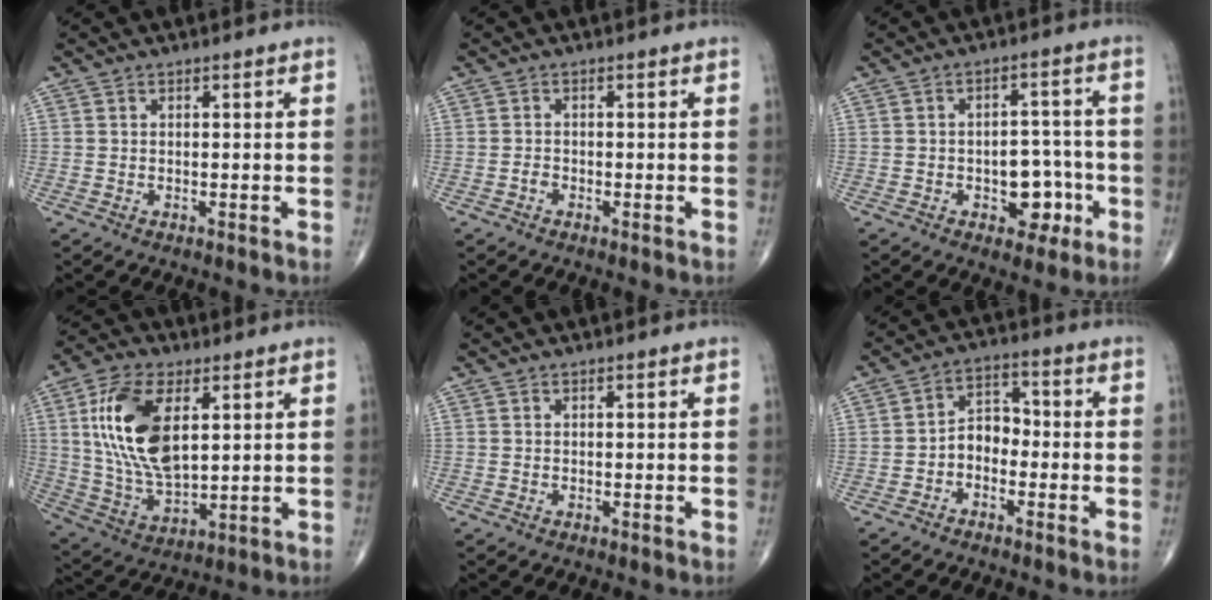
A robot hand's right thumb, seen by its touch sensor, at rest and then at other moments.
{"total": 0.9, "force": [-0.6, 0.5, 0.4], "torque": [-0.004, 0.003, -0.014]}
{"total": 7.8, "force": [-2.7, 5.1, 5.2], "torque": [-0.032, 0.030, -0.033]}
{"total": 17.2, "force": [4.6, 8.7, 14.1], "torque": [-0.270, -0.014, 0.092]}
{"total": 0.0}
{"total": 5.5, "force": [-1.9, 3.9, 3.4], "torque": [-0.038, 0.033, -0.048]}